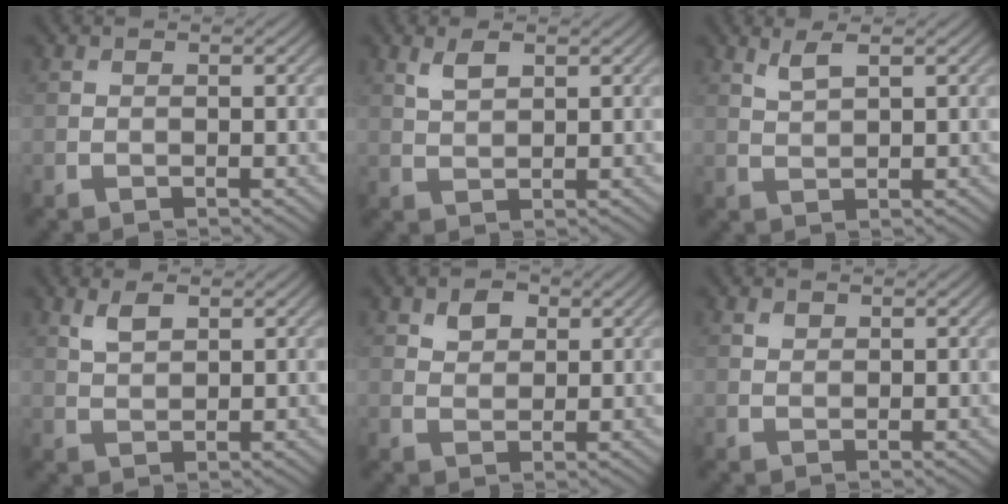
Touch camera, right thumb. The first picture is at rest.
{"total": 2.7, "force": [1.5, 1.2, 1.9], "torque": [-0.045, 0.000, 0.034]}
{"total": 2.3, "force": [1.6, 0.5, 1.7], "torque": [-0.042, 0.001, 0.036]}
{"total": 2.9, "force": [1.6, 1.3, 2.0], "torque": [-0.047, 0.000, 0.036]}
{"total": 2.9, "force": [1.6, 1.9, 1.5], "torque": [-0.031, 0.000, 0.028]}
{"total": 0.9, "force": [0.7, 0.6, 0.3], "torque": [-0.008, -0.002, 0.014]}